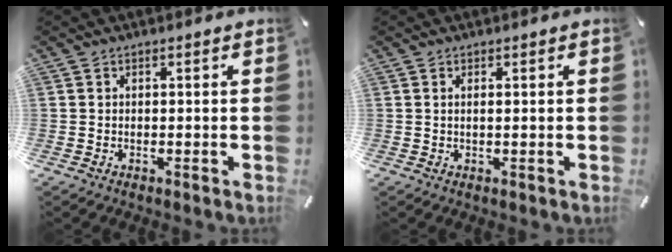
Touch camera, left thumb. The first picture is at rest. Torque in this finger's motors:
{"motor_torque": [-0.08, -0.51, -0.20, 0.17, -0.17]}